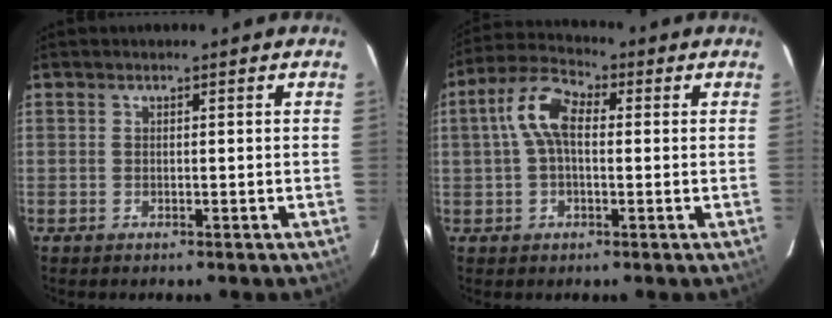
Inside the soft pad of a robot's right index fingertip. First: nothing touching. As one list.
[{"total": 8.3, "force": [0.9, 4.4, 7.0], "torque": [-0.147, 0.027, 0.014]}]